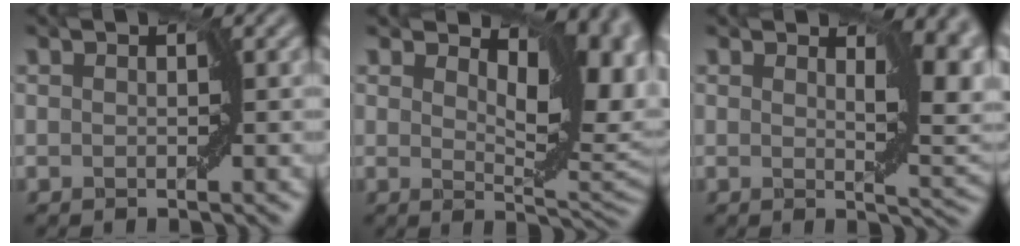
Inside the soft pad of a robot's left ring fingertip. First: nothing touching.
{"total": 9.8, "force": [2.3, 5.0, 8.1], "torque": [-0.114, -0.006, 0.039]}
{"total": 6.5, "force": [1.3, 3.3, 5.5], "torque": [-0.076, -0.008, 0.020]}